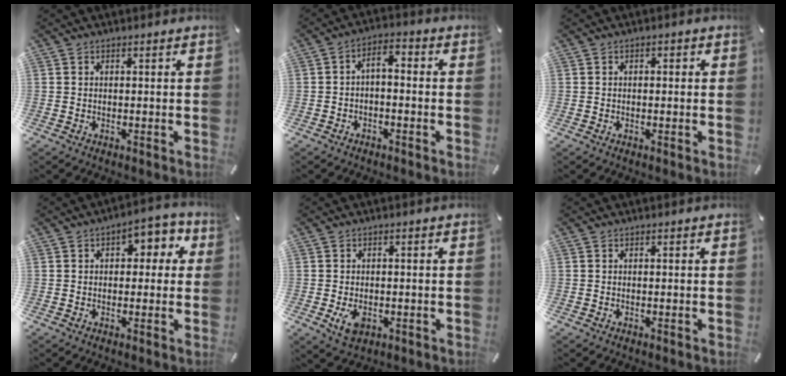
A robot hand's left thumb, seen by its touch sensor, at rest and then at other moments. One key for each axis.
{"total": 3.7, "fx": -2.0, "fy": 1.7, "fz": 2.6, "tx": -0.046, "ty": 0.018, "tz": -0.040}
{"total": 0.8, "fx": -0.2, "fy": 0.4, "fz": 0.6, "tx": -0.010, "ty": 0.002, "tz": -0.004}
{"total": 6.5, "fx": 1.5, "fy": 4.3, "fz": 4.6, "tx": -0.048, "ty": -0.002, "tz": 0.015}
{"total": 4.0, "fx": -1.1, "fy": 2.6, "fz": 2.8, "tx": -0.068, "ty": -0.001, "tz": -0.022}
{"total": 0.0}